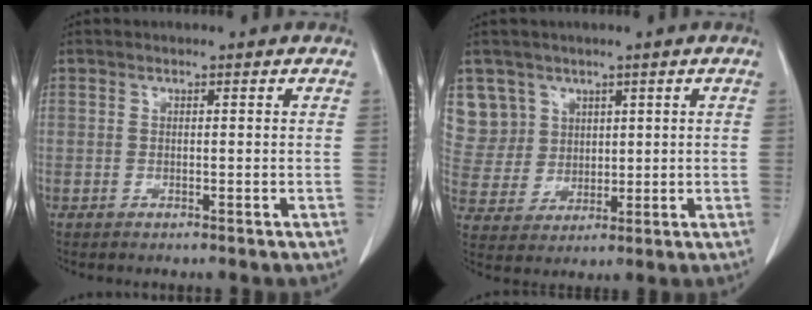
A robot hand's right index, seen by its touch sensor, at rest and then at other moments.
{"total": 8.4, "force": [4.6, 7.0, 0.0], "torque": [-0.003, 0.015, 0.105]}